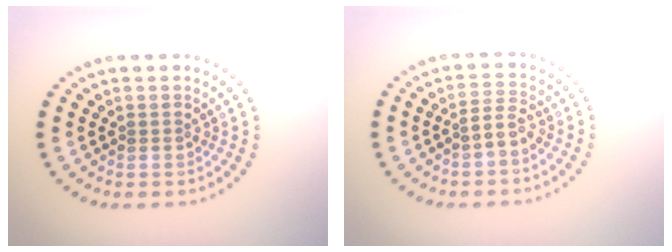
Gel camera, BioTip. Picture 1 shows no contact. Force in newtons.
{"total": 1.5, "press": 1.2, "slide": 0.9}